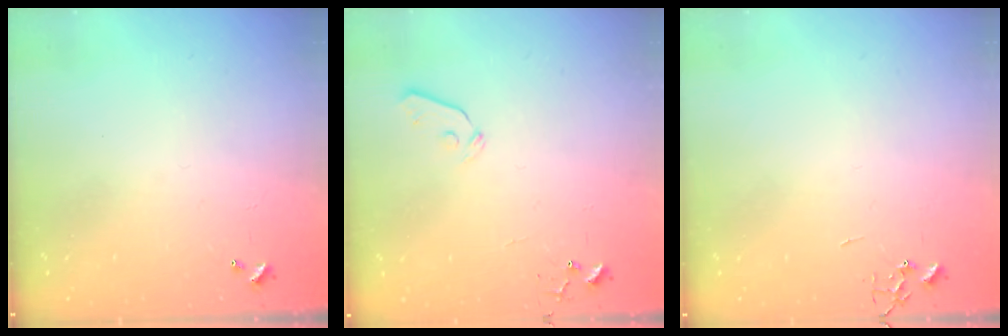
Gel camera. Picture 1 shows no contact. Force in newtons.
{"total": 4.4, "press": 4.3, "slide": 0.6}
{"total": 0.0}